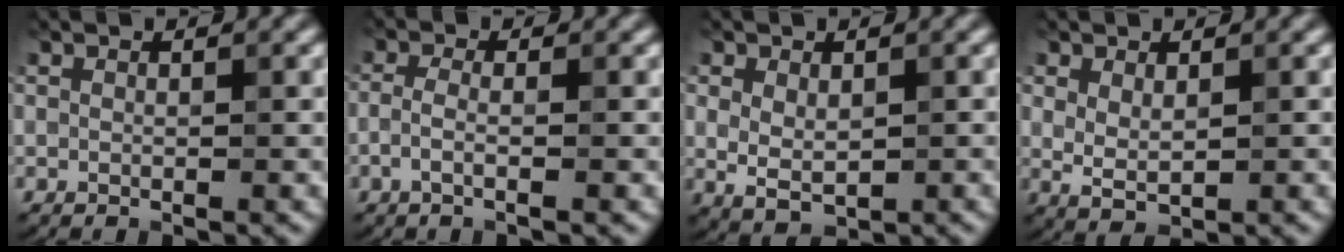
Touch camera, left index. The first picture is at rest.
{"total": 1.8, "force": [-0.6, 0.5, 1.7], "torque": [-0.037, -0.002, -0.018]}
{"total": 2.9, "force": [0.3, 1.9, 2.2], "torque": [-0.040, -0.003, 0.012]}
{"total": 2.0, "force": [0.5, 1.0, 1.7], "torque": [-0.033, -0.003, 0.015]}